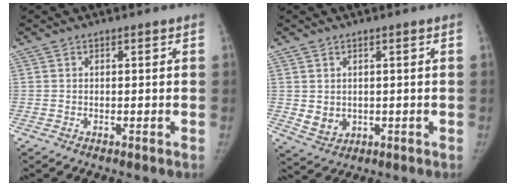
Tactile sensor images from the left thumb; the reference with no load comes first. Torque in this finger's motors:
{"motor_torque": [-0.01, 0.02, 0.18, -0.19, 0.03]}